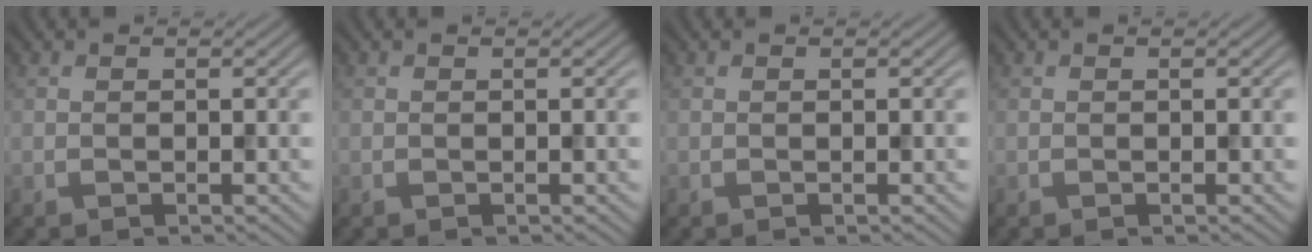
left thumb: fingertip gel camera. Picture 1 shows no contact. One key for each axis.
{"total": 0.0}
{"total": 0.0}
{"total": 0.0}